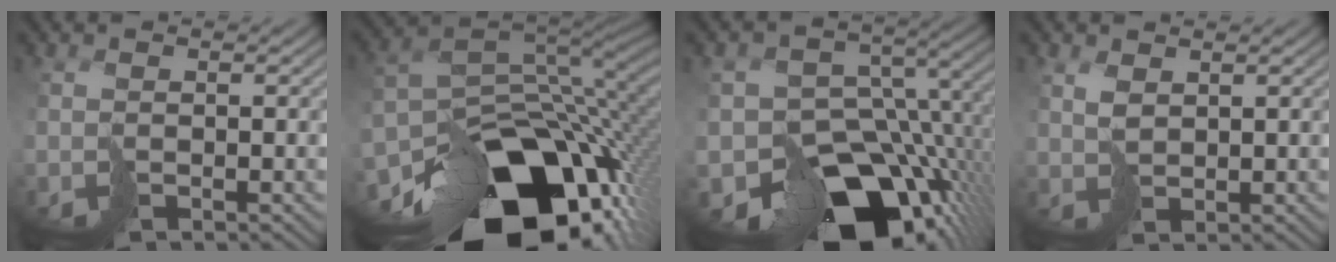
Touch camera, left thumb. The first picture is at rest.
{"total": 18.8, "force": [-9.4, 10.9, 12.1], "torque": [-0.247, -0.027, -0.142]}
{"total": 16.3, "force": [-7.6, 11.4, 8.8], "torque": [-0.153, -0.056, -0.107]}
{"total": 2.3, "force": [1.3, 1.3, 1.5], "torque": [-0.039, 0.000, 0.028]}